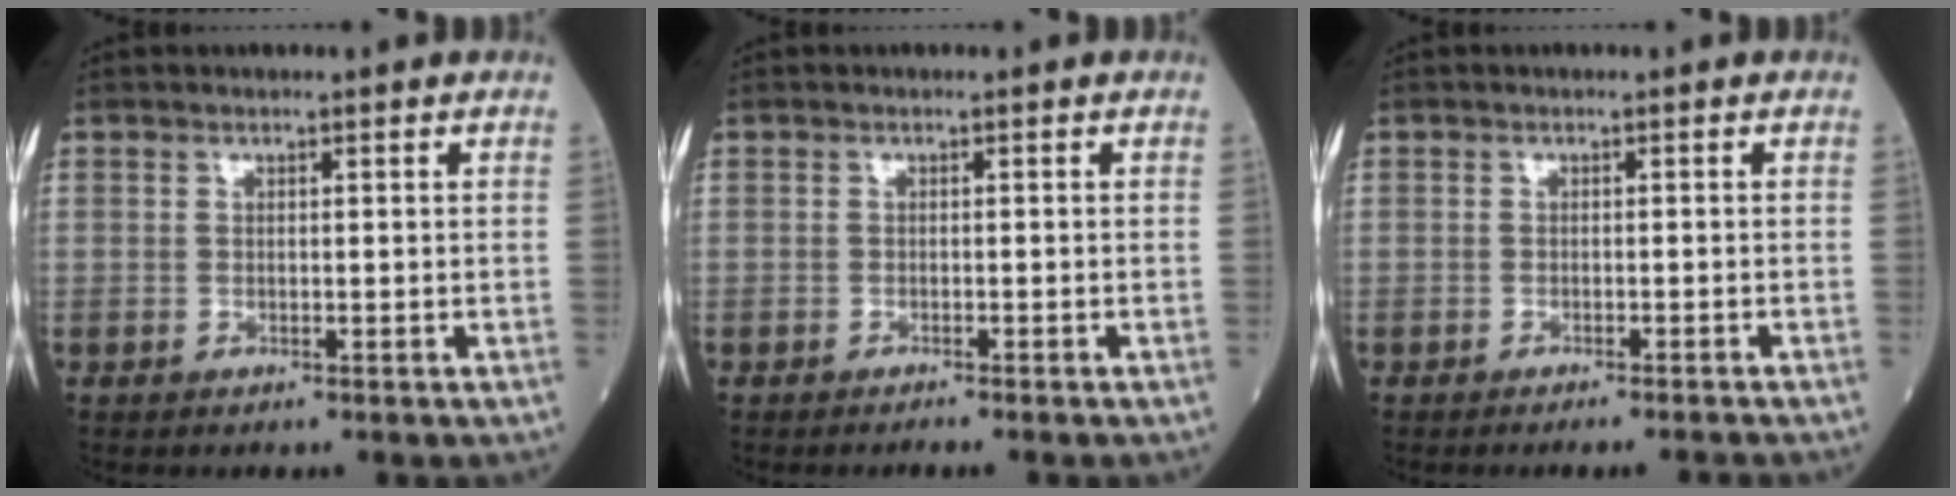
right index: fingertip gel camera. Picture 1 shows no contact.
{"total": 2.0, "force": [-1.8, -0.3, 0.9], "torque": [-0.010, 0.002, -0.022]}
{"total": 3.7, "force": [-3.5, -0.6, 1.1], "torque": [-0.007, -0.006, -0.046]}